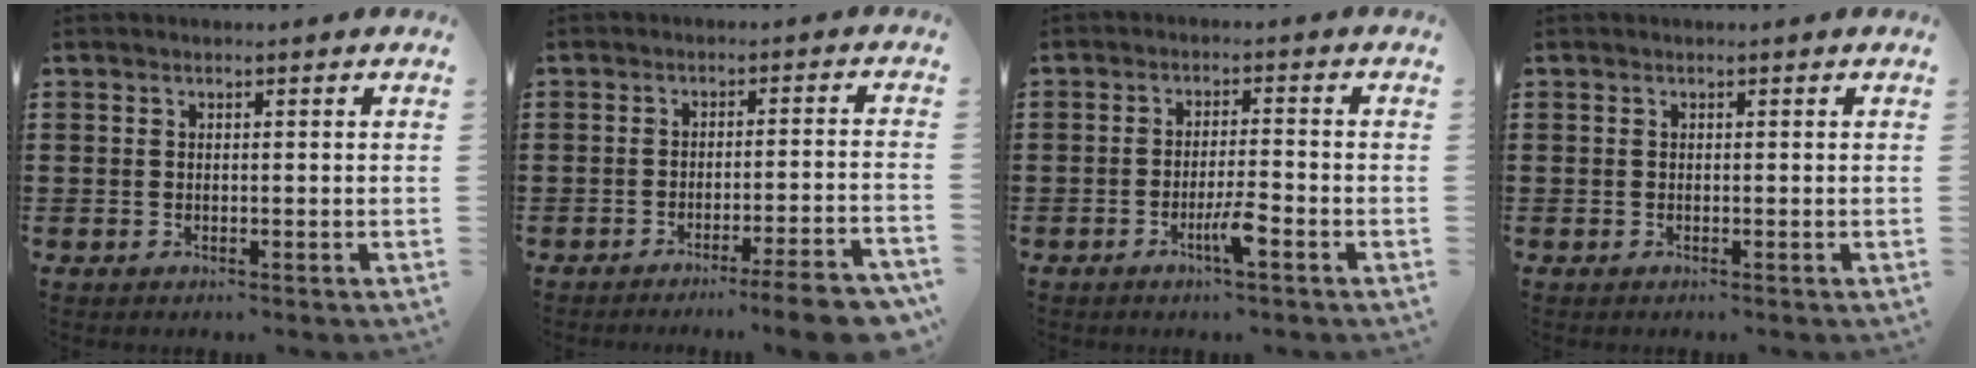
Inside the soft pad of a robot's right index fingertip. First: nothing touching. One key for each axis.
{"total": 5.8, "fx": -4.5, "fy": -0.6, "fz": 3.7, "tx": -0.057, "ty": -0.015, "tz": -0.084}
{"total": 4.3, "fx": -2.3, "fy": 0.5, "fz": 3.6, "tx": -0.074, "ty": -0.006, "tz": -0.043}
{"total": 0.0}